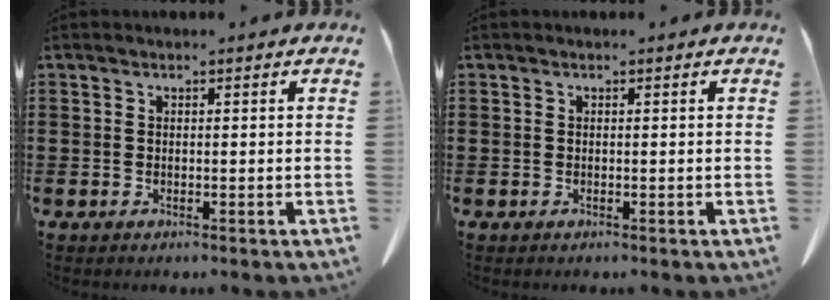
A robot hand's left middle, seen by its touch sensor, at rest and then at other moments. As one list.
[{"total": 0.0}]